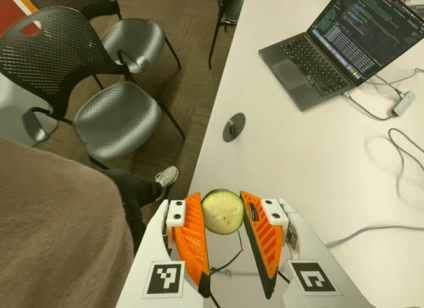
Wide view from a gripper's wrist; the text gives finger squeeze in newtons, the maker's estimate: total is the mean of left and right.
{"total": 8.3, "left": 7.6, "right": 8.9}